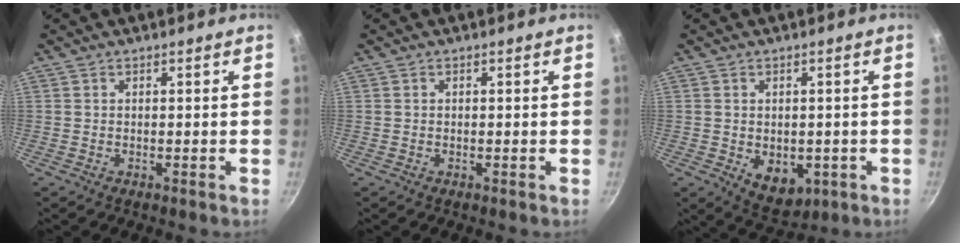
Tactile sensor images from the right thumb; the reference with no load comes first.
{"total": 0.0}
{"total": 7.4, "force": [-1.6, 5.2, 5.1], "torque": [-0.050, -0.007, -0.005]}